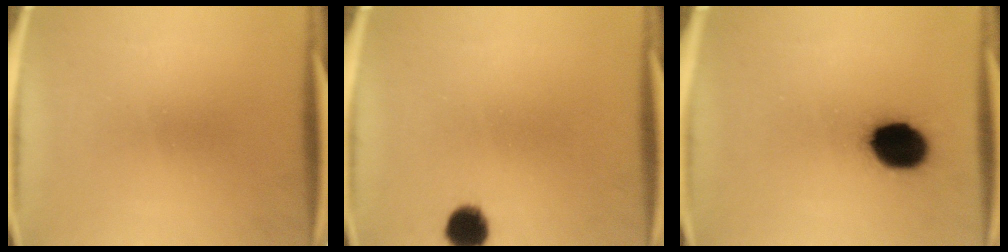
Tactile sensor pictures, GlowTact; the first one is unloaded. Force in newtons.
{"total": 5.6}
{"total": 11.9}